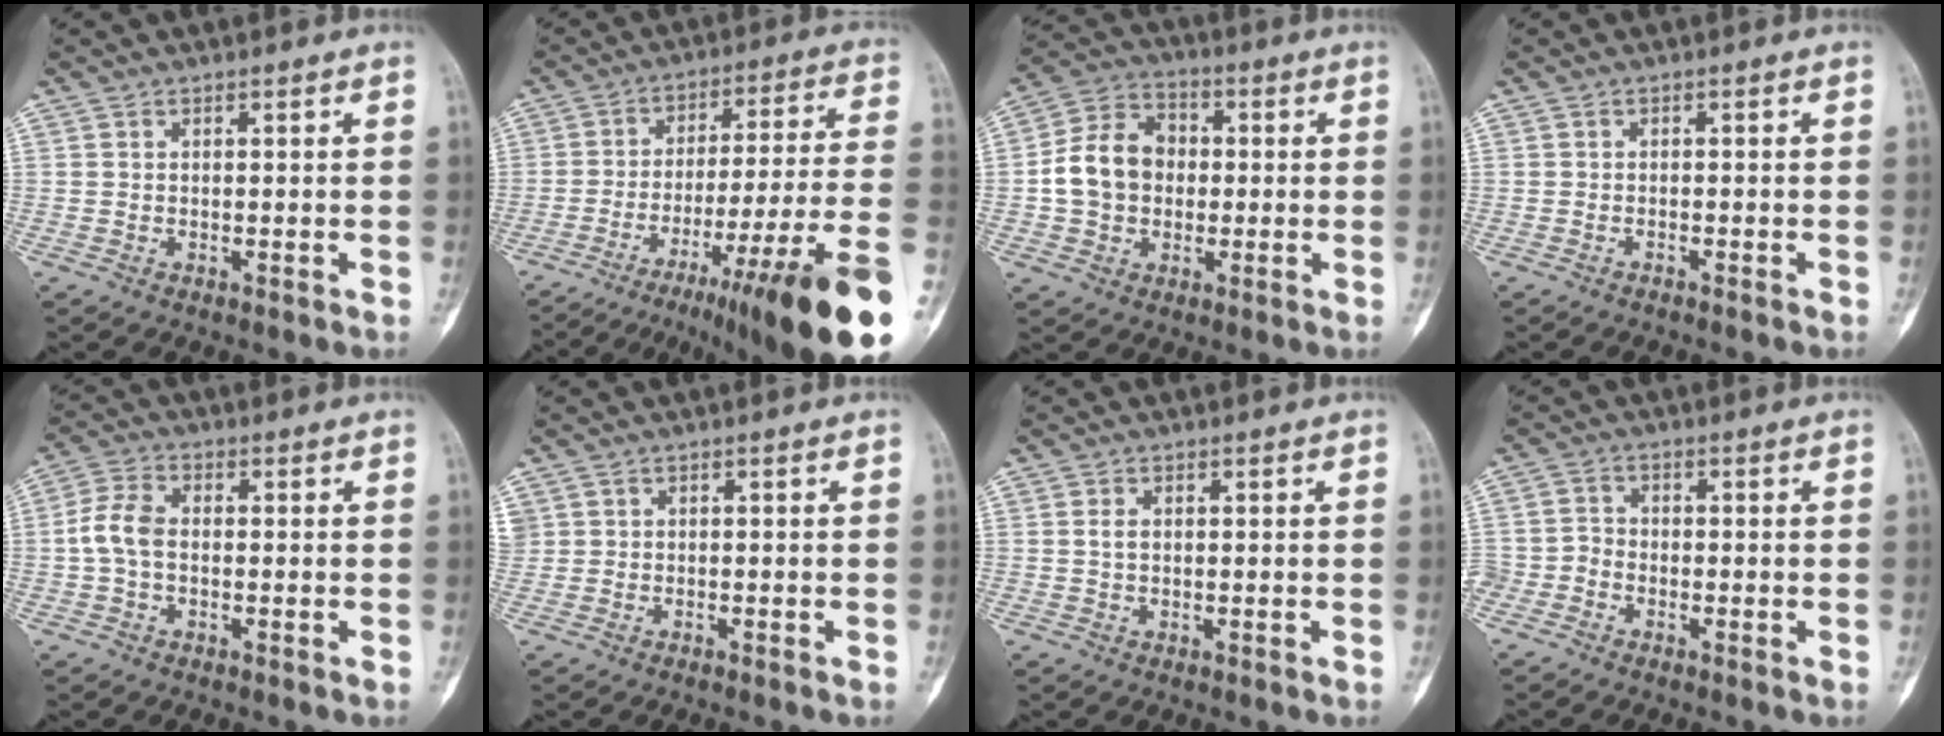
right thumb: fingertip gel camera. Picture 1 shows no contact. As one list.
[{"total": 25.4, "force": [-14.6, 1.5, 20.8], "torque": [-0.234, 0.058, -0.226]}, {"total": 11.6, "force": [-0.3, 9.4, 6.8], "torque": [-0.103, 0.028, -0.014]}, {"total": 0.7, "force": [-0.6, 0.0, 0.3], "torque": [-0.011, 0.006, -0.009]}, {"total": 5.8, "force": [-0.5, 3.8, 4.4], "torque": [-0.093, 0.016, -0.017]}, {"total": 1.3, "force": [0.1, 1.2, 0.3], "torque": [0.000, 0.009, 0.001]}, {"total": 1.3, "force": [0.2, 0.8, 1.0], "torque": [-0.015, 0.002, 0.003]}, {"total": 3.7, "force": [-2.1, 2.8, 1.1], "torque": [-0.013, 0.015, -0.046]}]